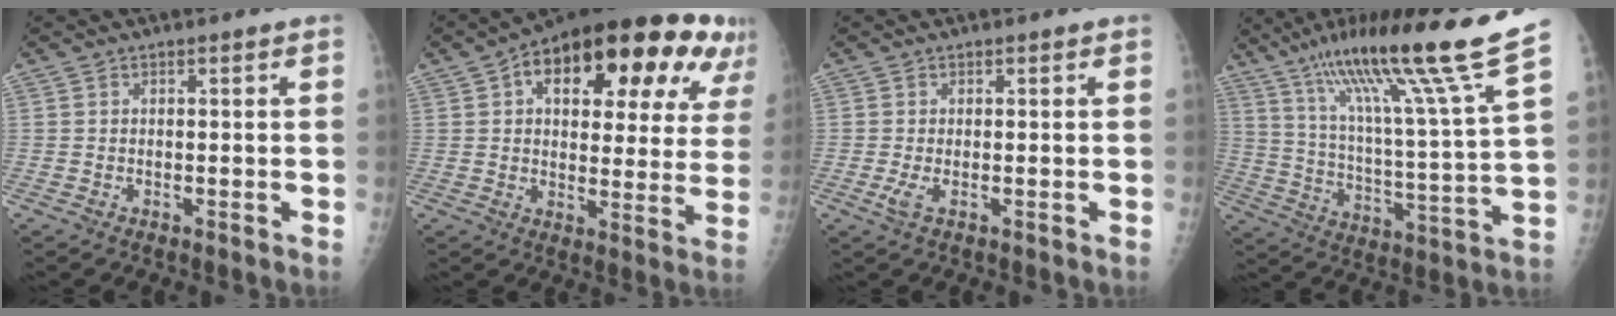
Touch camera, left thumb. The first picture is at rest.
{"total": 26.2, "force": [11.6, 12.1, 20.2], "torque": [-0.249, 0.022, 0.159]}
{"total": 2.0, "force": [-0.4, 0.6, 1.8], "torque": [-0.047, -0.007, -0.008]}
{"total": 22.1, "force": [15.9, -0.8, 15.4], "torque": [-0.233, -0.082, 0.263]}